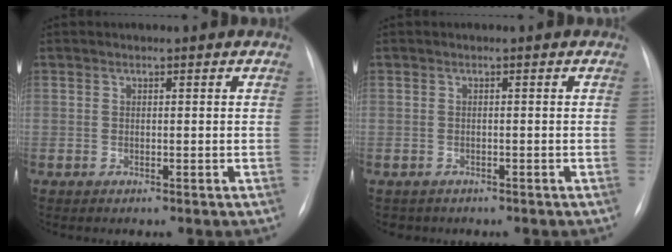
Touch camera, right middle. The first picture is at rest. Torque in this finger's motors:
{"motor_torque": [0.06, -0.05, -0.03, 0.00]}